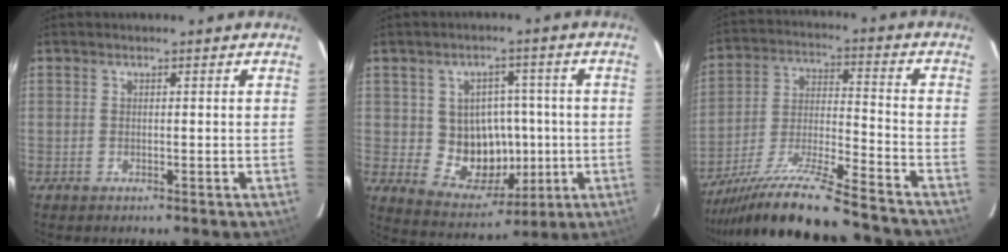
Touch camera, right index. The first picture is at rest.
{"total": 11.1, "force": [-0.7, 9.8, 5.1], "torque": [-0.097, 0.007, 0.009]}
{"total": 20.2, "force": [-17.3, 1.1, 10.3], "torque": [-0.199, -0.039, -0.286]}